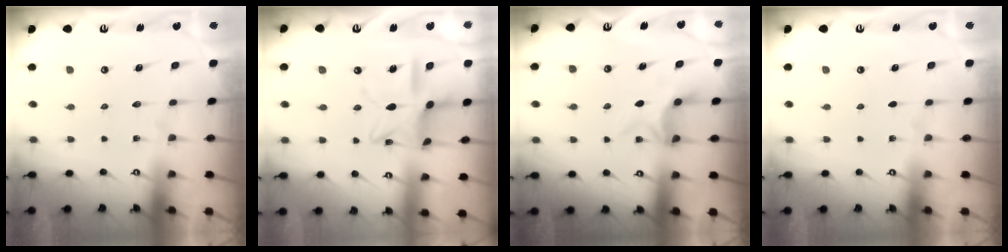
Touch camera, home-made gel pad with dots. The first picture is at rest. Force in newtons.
{"total": 12.6, "press": 12.5, "slide": 0.9}
{"total": 5.8, "press": 5.5, "slide": 1.8}
{"total": 0.0}